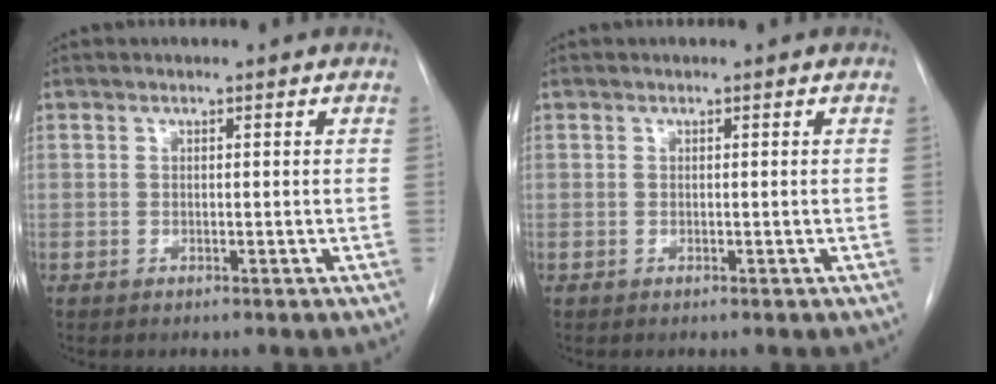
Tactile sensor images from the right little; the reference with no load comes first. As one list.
[{"total": 0.0}]